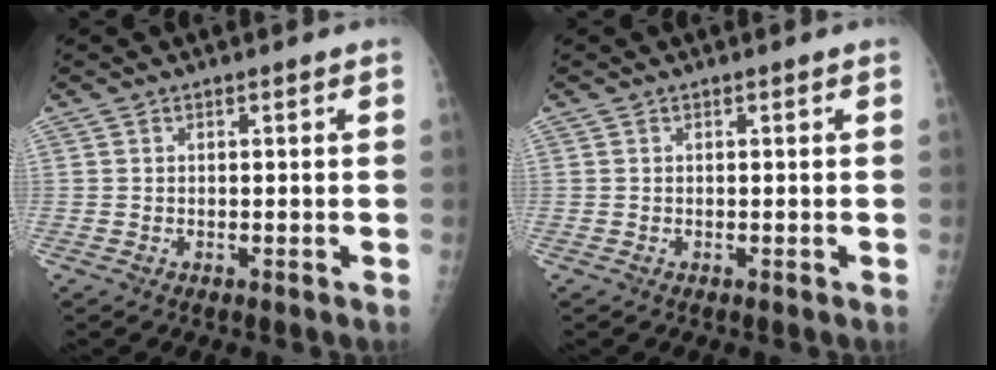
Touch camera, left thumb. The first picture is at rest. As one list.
[{"total": 0.0}]